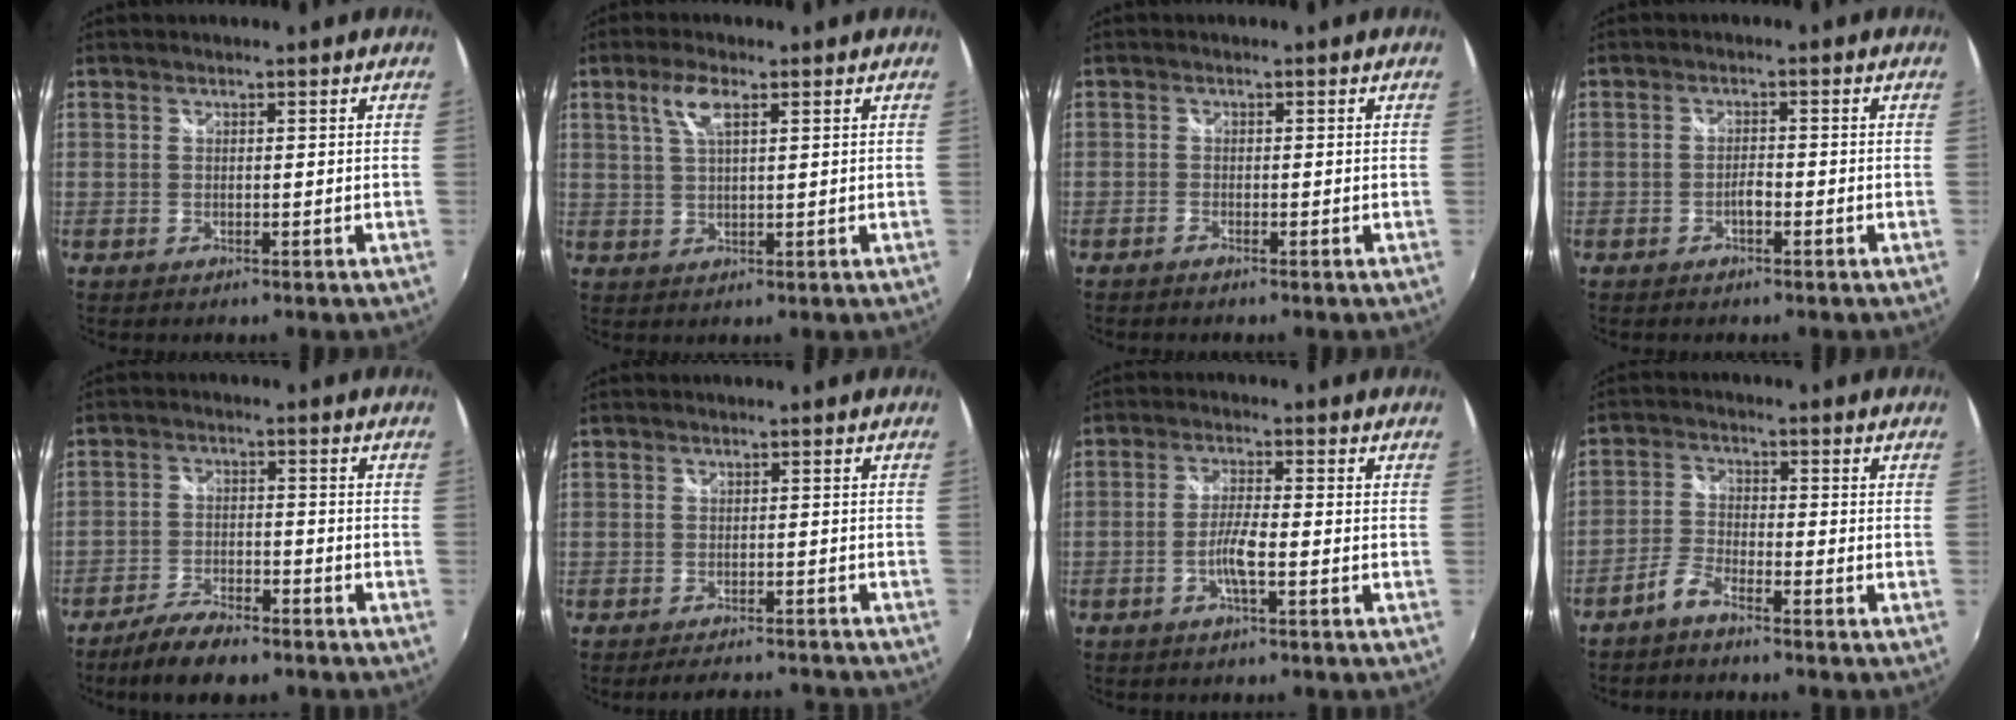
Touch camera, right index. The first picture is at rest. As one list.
[{"total": 4.7, "force": [2.1, 1.4, 3.9], "torque": [-0.076, 0.005, 0.042]}, {"total": 0.9, "force": [-0.8, 0.2, 0.3], "torque": [-0.008, 0.000, -0.018]}, {"total": 1.6, "force": [-1.0, 0.6, 1.1], "torque": [-0.022, 0.003, -0.019]}, {"total": 8.6, "force": [-6.9, 2.5, 4.5], "torque": [-0.114, -0.014, -0.124]}, {"total": 6.3, "force": [-5.8, 1.8, 1.8], "torque": [-0.037, 0.000, -0.079]}, {"total": 4.3, "force": [-1.7, 0.3, 4.0], "torque": [-0.082, 0.001, -0.034]}, {"total": 4.4, "force": [-3.6, 1.0, 2.2], "torque": [-0.057, 0.011, -0.078]}]